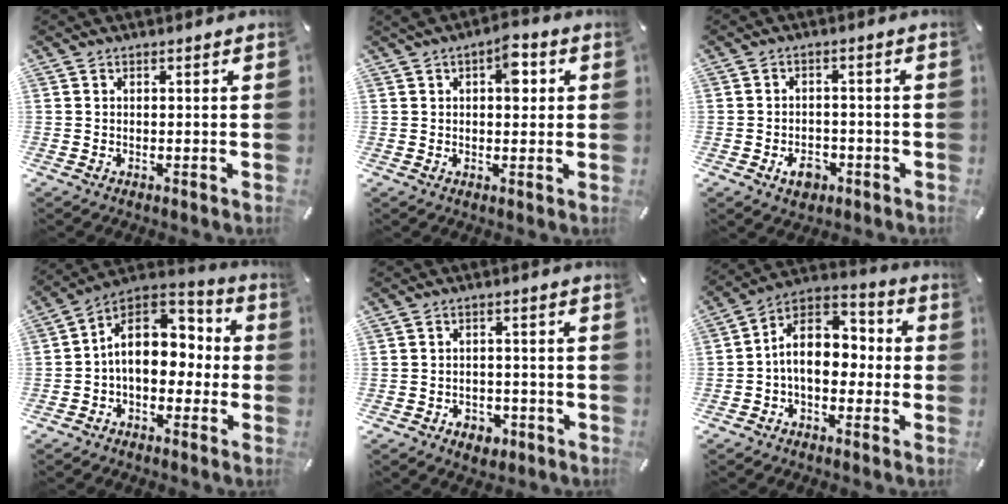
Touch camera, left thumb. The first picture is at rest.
{"total": 6.3, "force": [1.8, 3.5, 5.0], "torque": [-0.054, -0.005, 0.020]}
{"total": 5.1, "force": [-2.4, 3.6, 2.7], "torque": [-0.046, 0.006, -0.045]}
{"total": 14.1, "force": [0.8, 10.5, 9.4], "torque": [-0.144, 0.003, 0.014]}
{"total": 3.7, "force": [-2.1, 2.8, 1.2], "torque": [-0.017, 0.009, -0.037]}
{"total": 11.1, "force": [-0.9, 8.3, 7.3], "torque": [-0.135, 0.007, -0.016]}